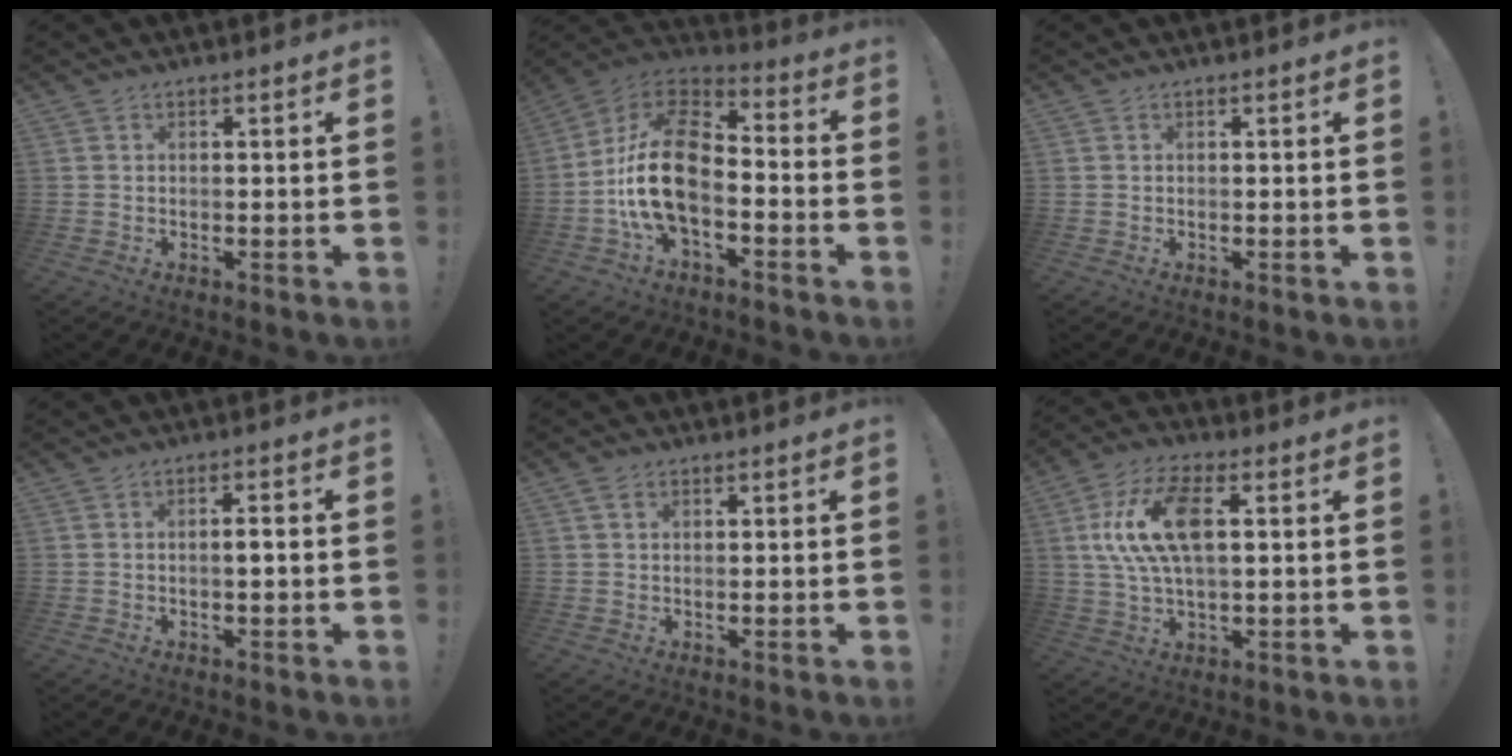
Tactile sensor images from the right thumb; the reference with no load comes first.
{"total": 19.2, "force": [-4.6, 11.5, 14.6], "torque": [-0.265, 0.033, -0.073]}
{"total": 0.0}
{"total": 2.3, "force": [-0.5, 0.3, 2.3], "torque": [-0.033, 0.002, -0.013]}
{"total": 1.5, "force": [0.8, 1.0, 0.8], "torque": [-0.016, 0.002, 0.015]}
{"total": 15.3, "force": [3.0, 7.5, 13.0], "torque": [-0.246, 0.004, 0.055]}